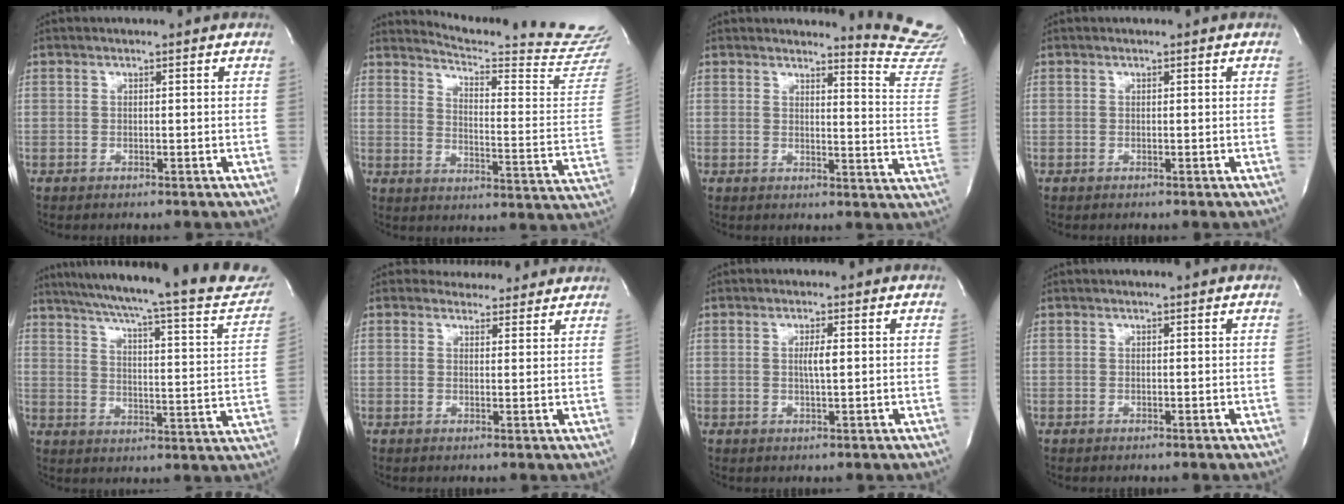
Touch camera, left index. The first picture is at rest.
{"total": 20.9, "force": [20.2, -1.5, 5.1], "torque": [-0.088, -0.149, 0.240]}
{"total": 10.8, "force": [10.7, -1.7, -0.1], "torque": [0.003, -0.140, 0.096]}
{"total": 0.0}
{"total": 29.1, "force": [25.6, 2.8, 13.5], "torque": [-0.204, -0.062, 0.311]}
{"total": 5.6, "force": [5.2, 2.1, 0.5], "torque": [0.000, 0.004, 0.054]}
{"total": 2.2, "force": [0.2, 0.1, 2.2], "torque": [-0.041, -0.001, 0.002]}
{"total": 0.0}